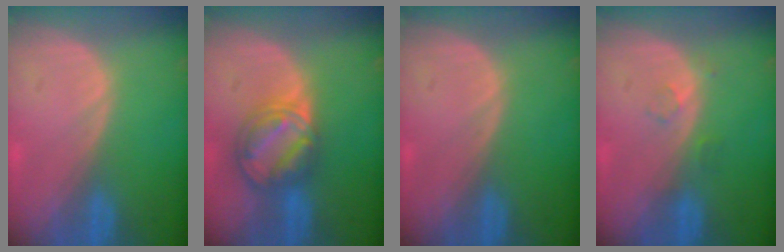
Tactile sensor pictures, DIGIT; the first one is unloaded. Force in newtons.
{"total": 8.2, "press": 7.0, "slide": 4.2}
{"total": 0.0}
{"total": 1.7, "press": 1.7, "slide": 0.2}